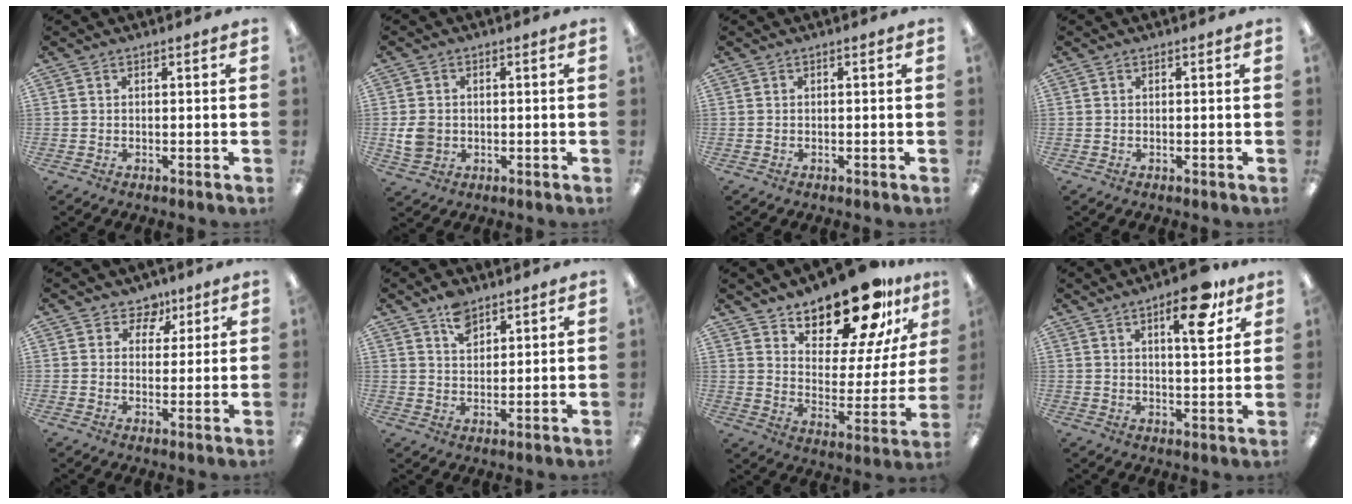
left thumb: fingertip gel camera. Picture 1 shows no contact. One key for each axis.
{"total": 5.4, "fx": -0.1, "fy": 4.7, "fz": 2.7, "tx": -0.048, "ty": 0.000, "tz": -0.004}
{"total": 0.0}
{"total": 0.0}
{"total": 6.0, "fx": 3.5, "fy": 4.6, "fz": 1.7, "tx": -0.011, "ty": -0.017, "tz": 0.058}
{"total": 6.4, "fx": 4.5, "fy": 3.7, "fz": 2.7, "tx": -0.036, "ty": -0.019, "tz": 0.079}
{"total": 20.0, "fx": 16.5, "fy": 6.7, "fz": 8.9, "tx": -0.137, "ty": -0.129, "tz": 0.282}
{"total": 11.9, "fx": 6.9, "fy": 4.1, "fz": 8.8, "tx": -0.112, "ty": -0.032, "tz": 0.106}